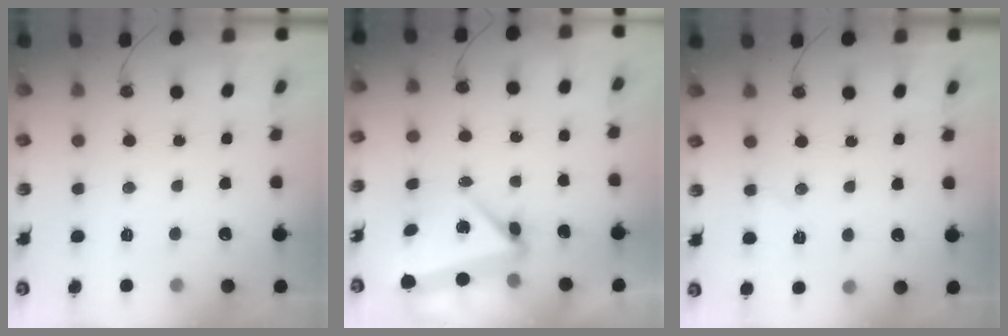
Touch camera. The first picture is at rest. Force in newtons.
{"total": 5.8, "press": 5.7, "slide": 1.3}
{"total": 5.8, "press": 5.5, "slide": 2.1}